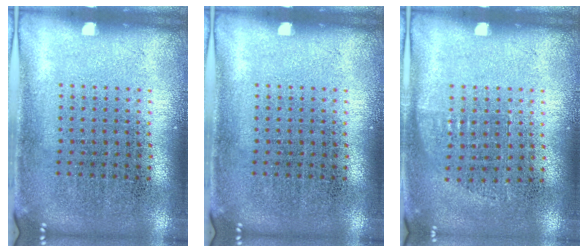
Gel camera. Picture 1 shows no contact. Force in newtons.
{"total": 0.0}
{"total": 0.7, "press": 0.6, "slide": 0.3}